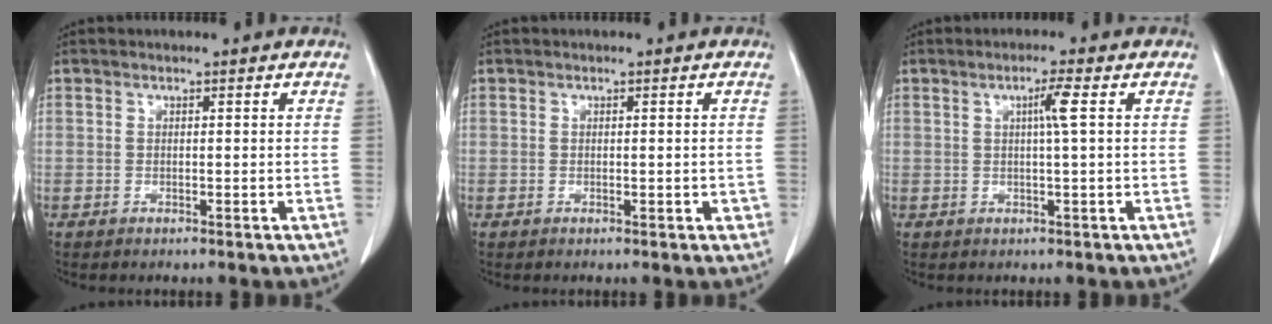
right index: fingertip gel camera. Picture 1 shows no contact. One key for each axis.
{"total": 1.4, "fx": -0.2, "fy": 0.7, "fz": 1.2, "tx": -0.013, "ty": 0.002, "tz": 0.001}
{"total": 2.8, "fx": 0.6, "fy": -0.6, "fz": 2.7, "tx": -0.049, "ty": 0.001, "tz": 0.010}